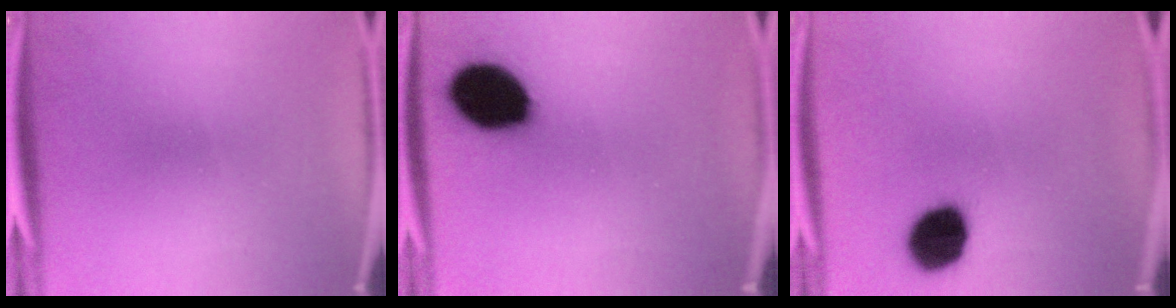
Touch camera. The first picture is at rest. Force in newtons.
{"total": 14.2}
{"total": 12.9}